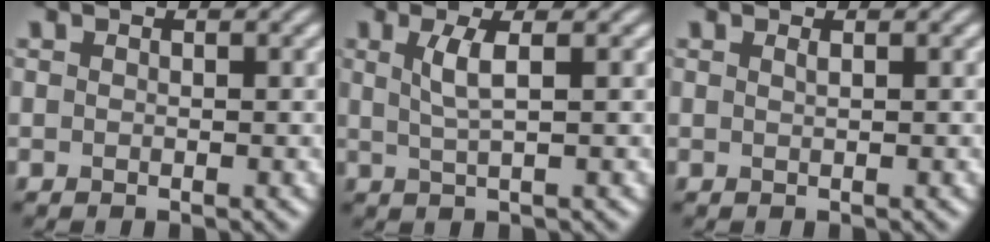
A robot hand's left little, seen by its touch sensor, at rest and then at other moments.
{"total": 2.6, "force": [0.8, 0.6, 2.4], "torque": [-0.048, -0.003, 0.015]}
{"total": 0.6, "force": [0.3, 0.2, 0.4], "torque": [-0.004, 0.001, 0.005]}